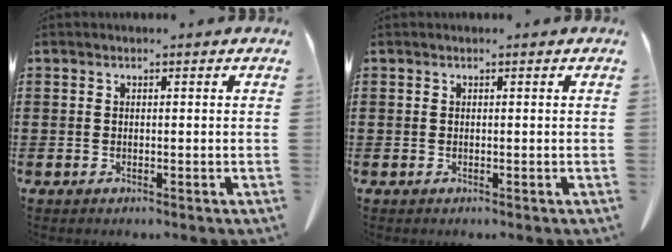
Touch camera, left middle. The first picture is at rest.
{"total": 0.0}